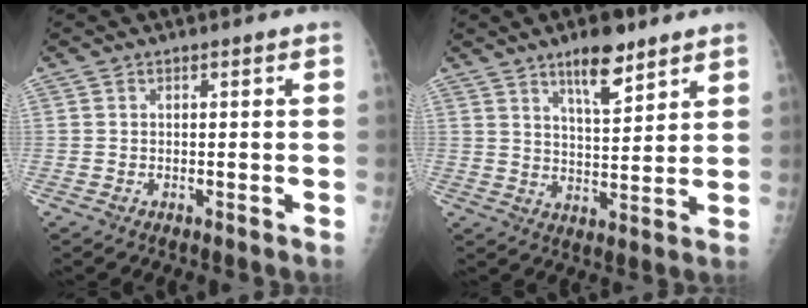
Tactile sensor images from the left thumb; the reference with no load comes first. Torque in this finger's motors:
{"motor_torque": [0.80, -0.45, 0.64, -0.69, 0.11]}